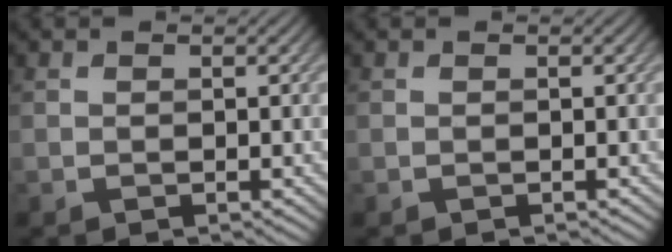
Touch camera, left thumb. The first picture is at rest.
{"total": 0.0}